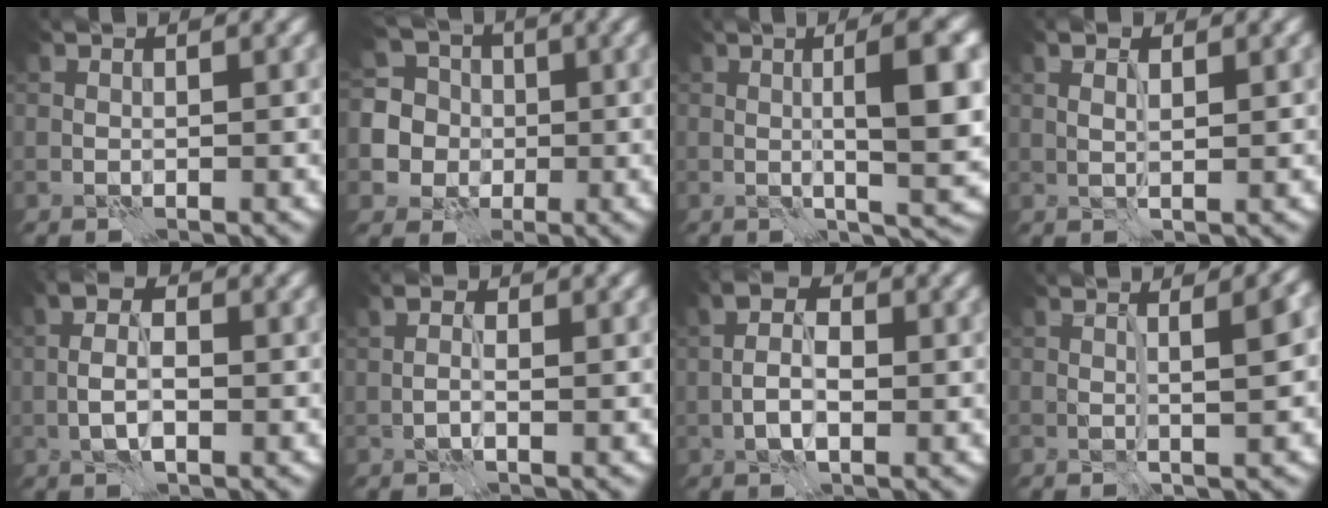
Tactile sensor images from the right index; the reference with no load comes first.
{"total": 7.5, "force": [-0.7, 7.2, 1.9], "torque": [-0.047, 0.026, -0.042]}
{"total": 8.4, "force": [0.5, 1.9, 8.1], "torque": [-0.102, 0.010, 0.008]}
{"total": 1.7, "force": [0.7, 0.7, 1.4], "torque": [-0.011, -0.001, 0.005]}
{"total": 3.8, "force": [-0.7, 1.9, 3.2], "torque": [-0.069, 0.004, -0.018]}
{"total": 2.0, "force": [0.1, 1.0, 1.8], "torque": [-0.027, 0.003, -0.007]}
{"total": 4.2, "force": [-0.7, 2.2, 3.5], "torque": [-0.072, 0.005, -0.020]}
{"total": 3.9, "force": [0.6, 1.3, 3.7], "torque": [-0.024, 0.017, 0.001]}